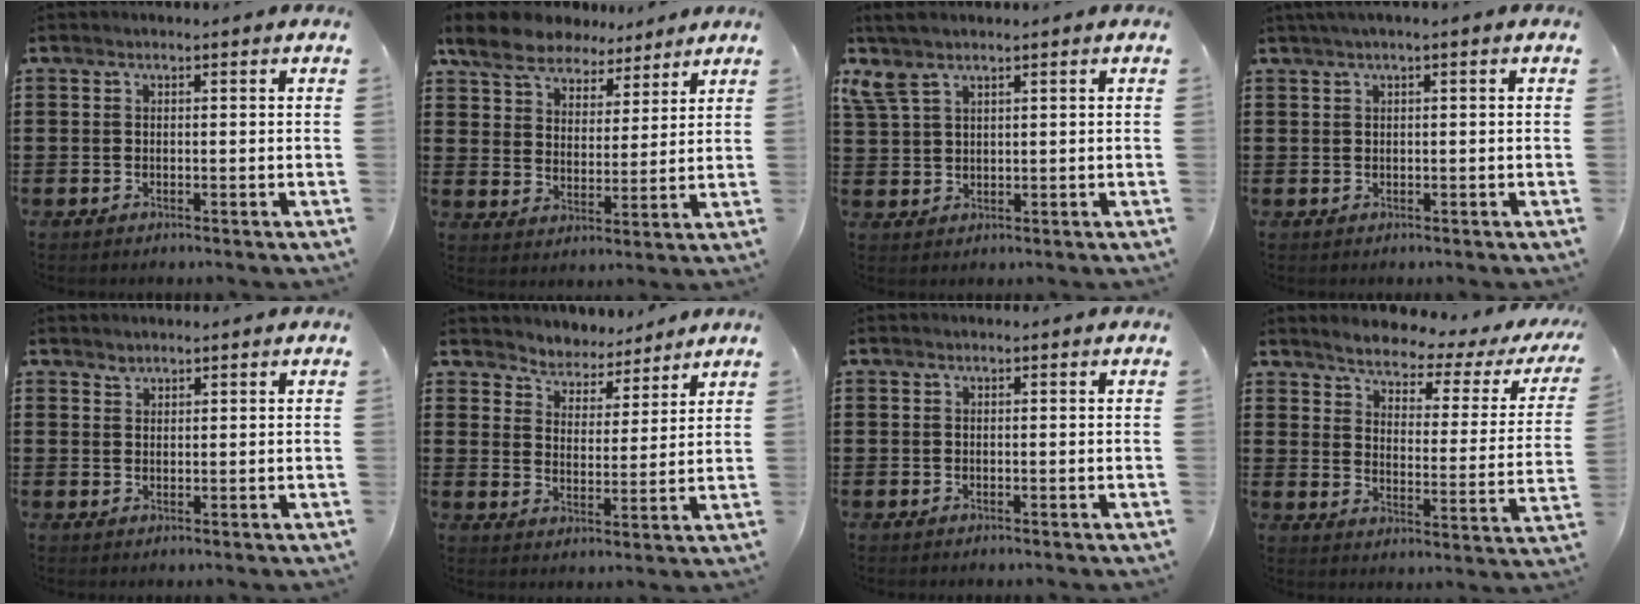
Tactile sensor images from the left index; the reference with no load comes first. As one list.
[{"total": 7.9, "force": [6.7, 3.4, 2.5], "torque": [-0.083, -0.017, 0.124]}, {"total": 4.5, "force": [2.8, 1.7, 3.1], "torque": [-0.078, 0.005, 0.050]}, {"total": 1.2, "force": [0.3, 0.0, 1.1], "torque": [-0.019, -0.003, 0.007]}, {"total": 1.2, "force": [1.2, 0.3, 0.0], "torque": [-0.003, -0.001, 0.025]}, {"total": 4.5, "force": [4.3, 0.8, -0.7], "torque": [-0.015, -0.030, 0.074]}, {"total": 0.0}, {"total": 3.2, "force": [3.0, 0.3, 1.2], "torque": [-0.046, -0.024, 0.042]}]